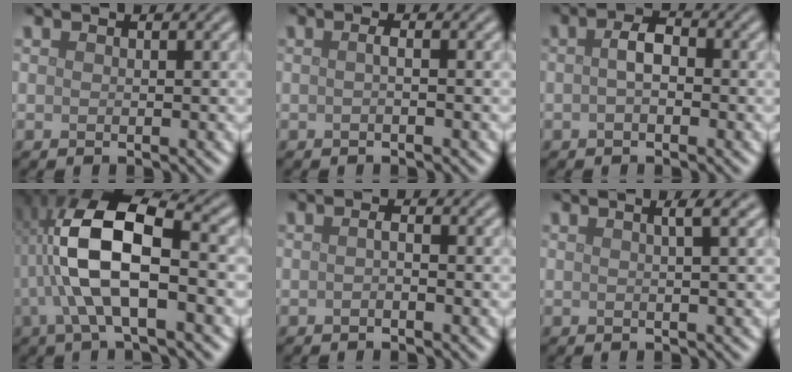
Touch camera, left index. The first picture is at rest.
{"total": 0.9, "force": [0.0, 0.2, 0.9], "torque": [-0.014, 0.000, -0.004]}
{"total": 2.1, "force": [-0.2, 1.0, 1.8], "torque": [-0.036, 0.007, -0.008]}
{"total": 9.5, "force": [-0.6, 3.3, 8.9], "torque": [-0.178, 0.018, -0.015]}
{"total": 0.8, "force": [-0.3, 0.1, 0.7], "torque": [-0.014, 0.001, -0.007]}
{"total": 2.1, "force": [0.8, 0.6, 1.8], "torque": [-0.025, 0.007, 0.000]}